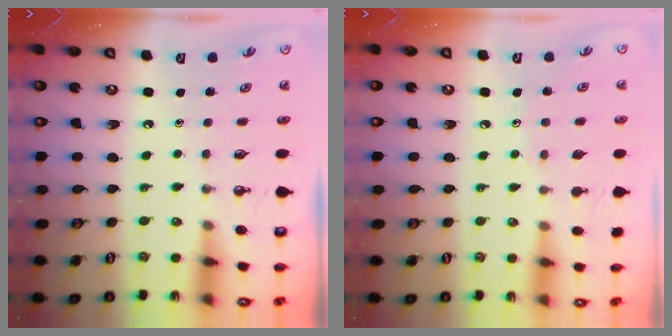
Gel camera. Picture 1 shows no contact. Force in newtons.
{"total": 6.1, "press": 6.0, "slide": 0.5}